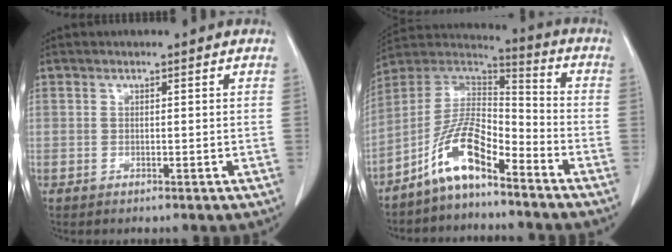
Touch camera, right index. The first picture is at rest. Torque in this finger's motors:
{"motor_torque": [0.81, -0.64, 0.25, 0.03]}